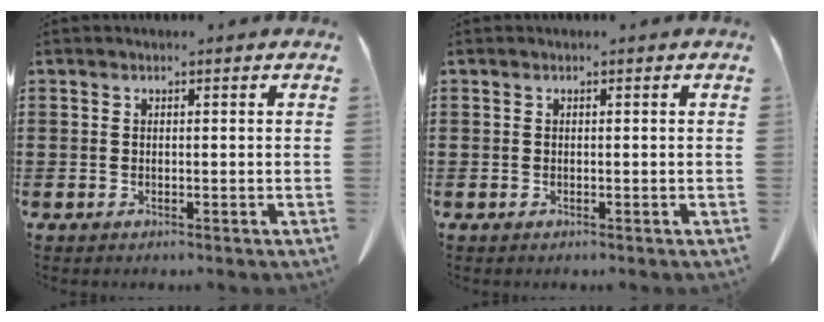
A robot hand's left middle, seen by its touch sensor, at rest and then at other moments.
{"total": 0.0}